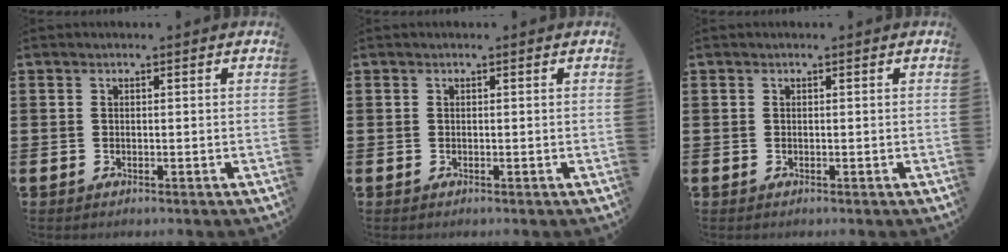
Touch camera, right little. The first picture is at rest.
{"total": 0.0}
{"total": 0.0}